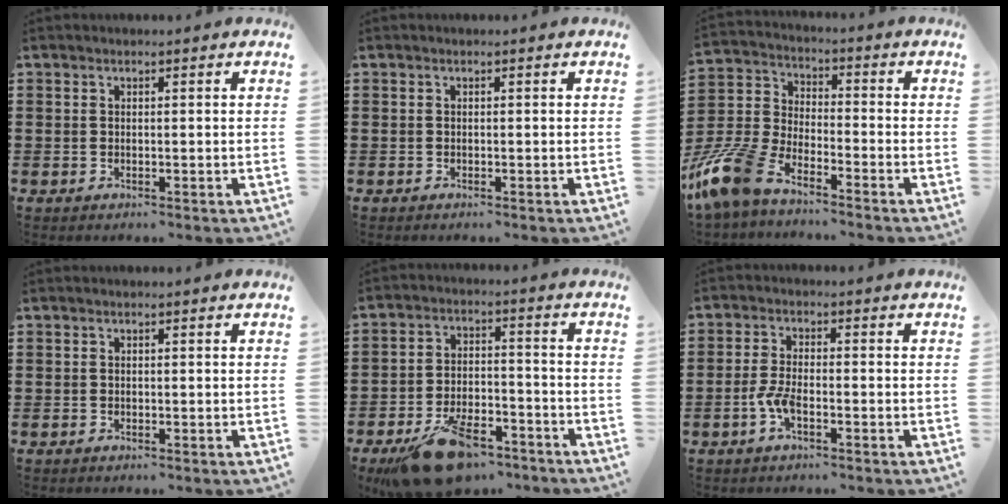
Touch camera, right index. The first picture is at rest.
{"total": 0.0}
{"total": 9.6, "force": [-7.7, 2.8, 5.1], "torque": [-0.154, -0.002, -0.161]}
{"total": 0.0}
{"total": 12.4, "force": [-8.2, 5.3, 7.7], "torque": [-0.141, 0.030, -0.140]}
{"total": 3.7, "force": [-1.6, 1.0, 3.1], "torque": [-0.075, -0.006, -0.035]}